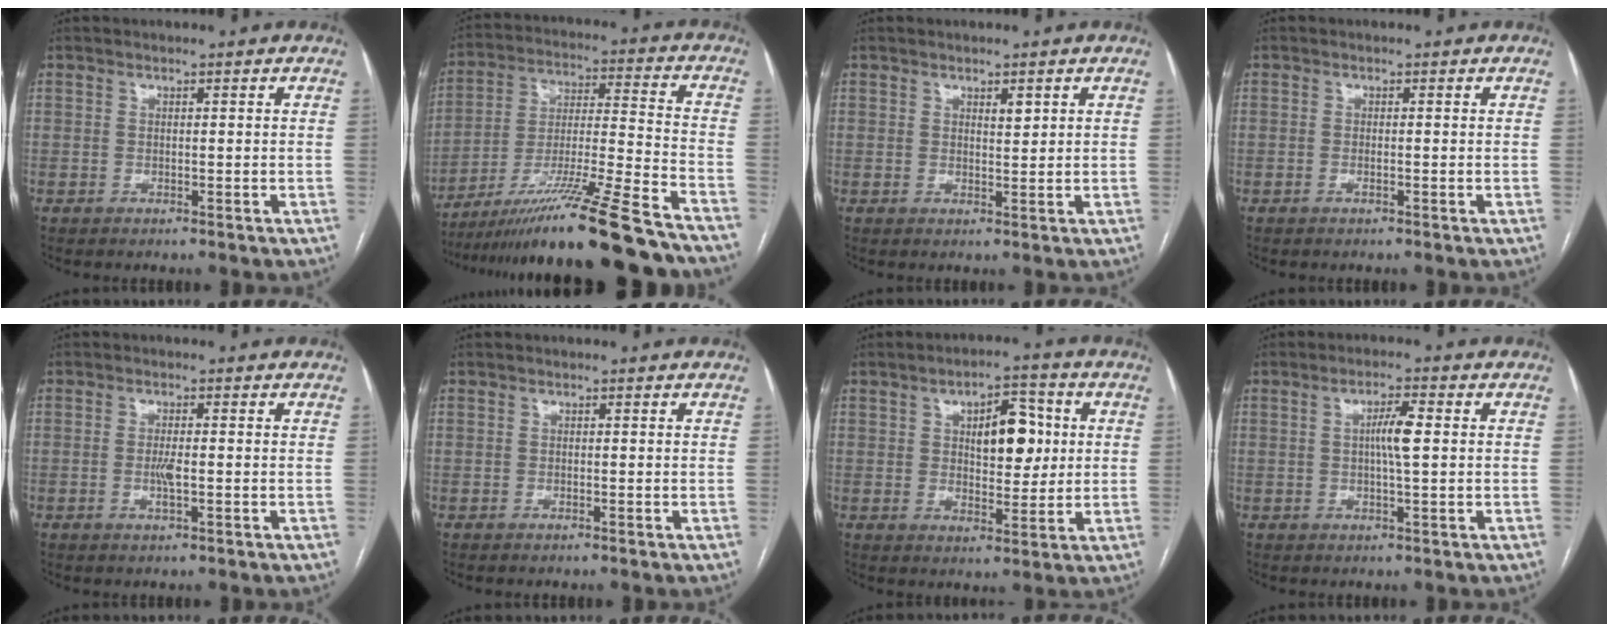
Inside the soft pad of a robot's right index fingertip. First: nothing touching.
{"total": 22.7, "force": [-18.4, -0.6, 13.4], "torque": [-0.206, -0.023, -0.311]}
{"total": 1.6, "force": [1.0, 0.6, 1.2], "torque": [-0.019, -0.003, 0.017]}
{"total": 0.6, "force": [-0.2, 0.0, 0.6], "torque": [-0.014, -0.001, -0.003]}
{"total": 2.4, "force": [-0.4, 0.4, 2.3], "torque": [-0.048, -0.003, -0.007]}
{"total": 0.0}
{"total": 8.7, "force": [2.0, 4.1, 7.4], "torque": [-0.101, 0.014, 0.035]}
{"total": 4.2, "force": [0.5, 0.3, 4.2], "torque": [-0.074, 0.002, 0.007]}